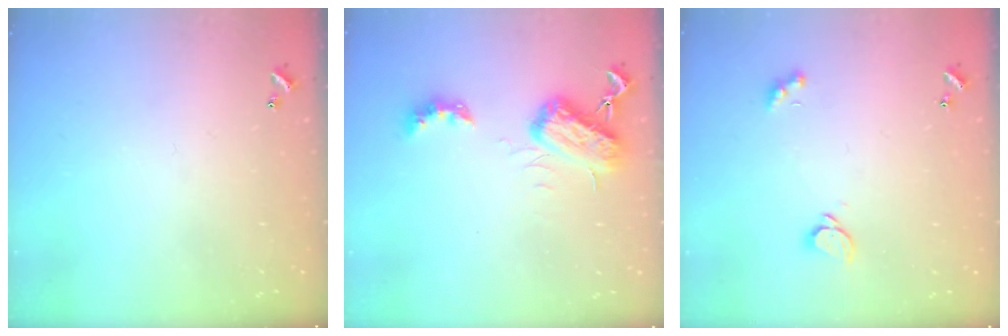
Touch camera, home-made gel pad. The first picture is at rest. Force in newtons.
{"total": 5.9, "press": 5.8, "slide": 0.9}
{"total": 1.9, "press": 1.8, "slide": 0.5}